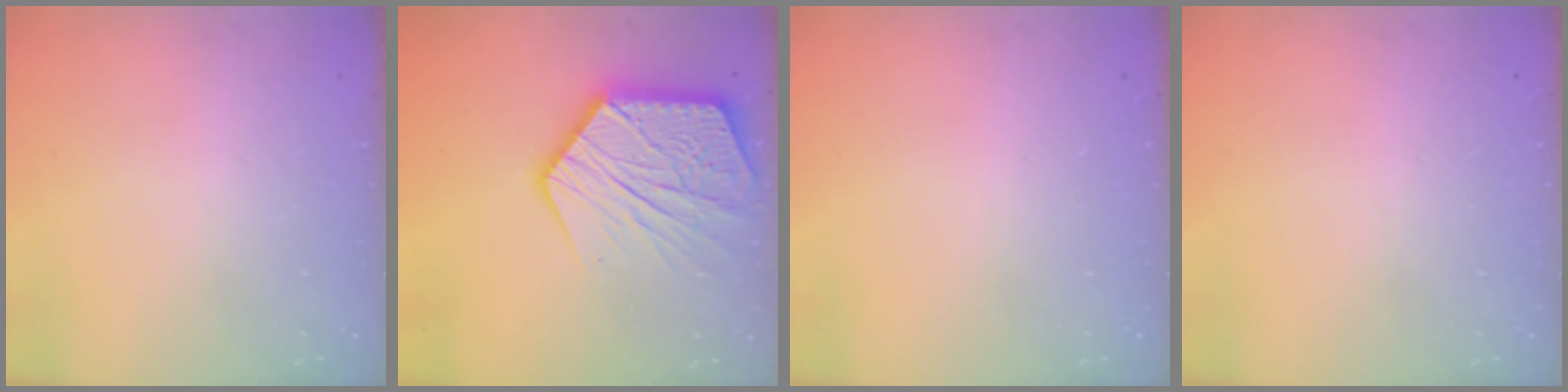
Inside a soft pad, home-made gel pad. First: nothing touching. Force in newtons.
{"total": 20.8, "press": 20.7, "slide": 1.6}
{"total": 0.0}
{"total": 0.0}